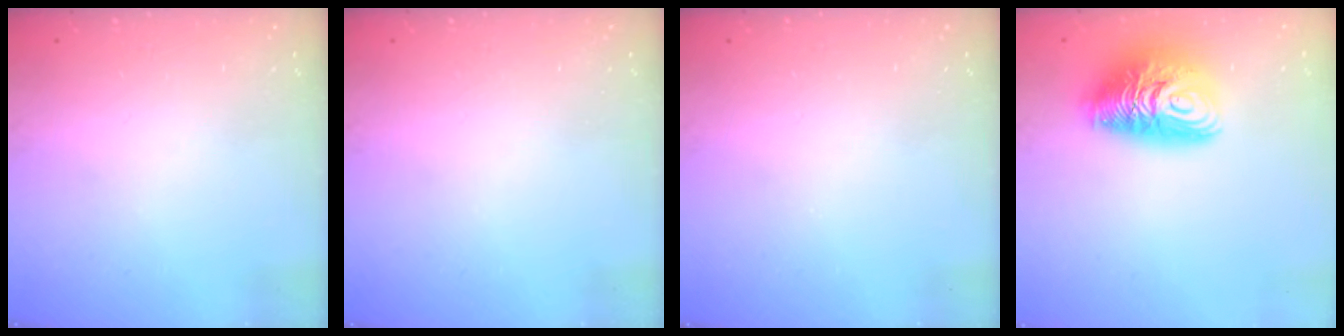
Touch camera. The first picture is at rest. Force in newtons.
{"total": 0.0}
{"total": 0.0}
{"total": 13.7, "press": 13.7, "slide": 1.1}